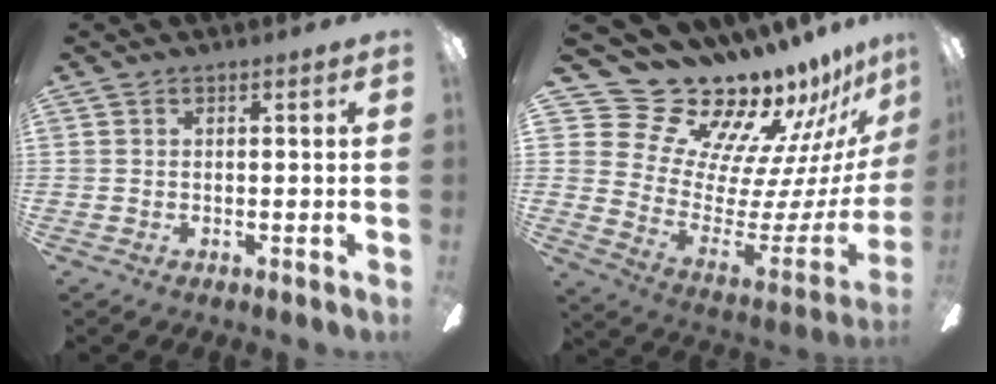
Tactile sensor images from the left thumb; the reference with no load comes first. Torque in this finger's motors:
{"motor_torque": [0.37, 0.31, 0.76, -2.00, -0.03]}